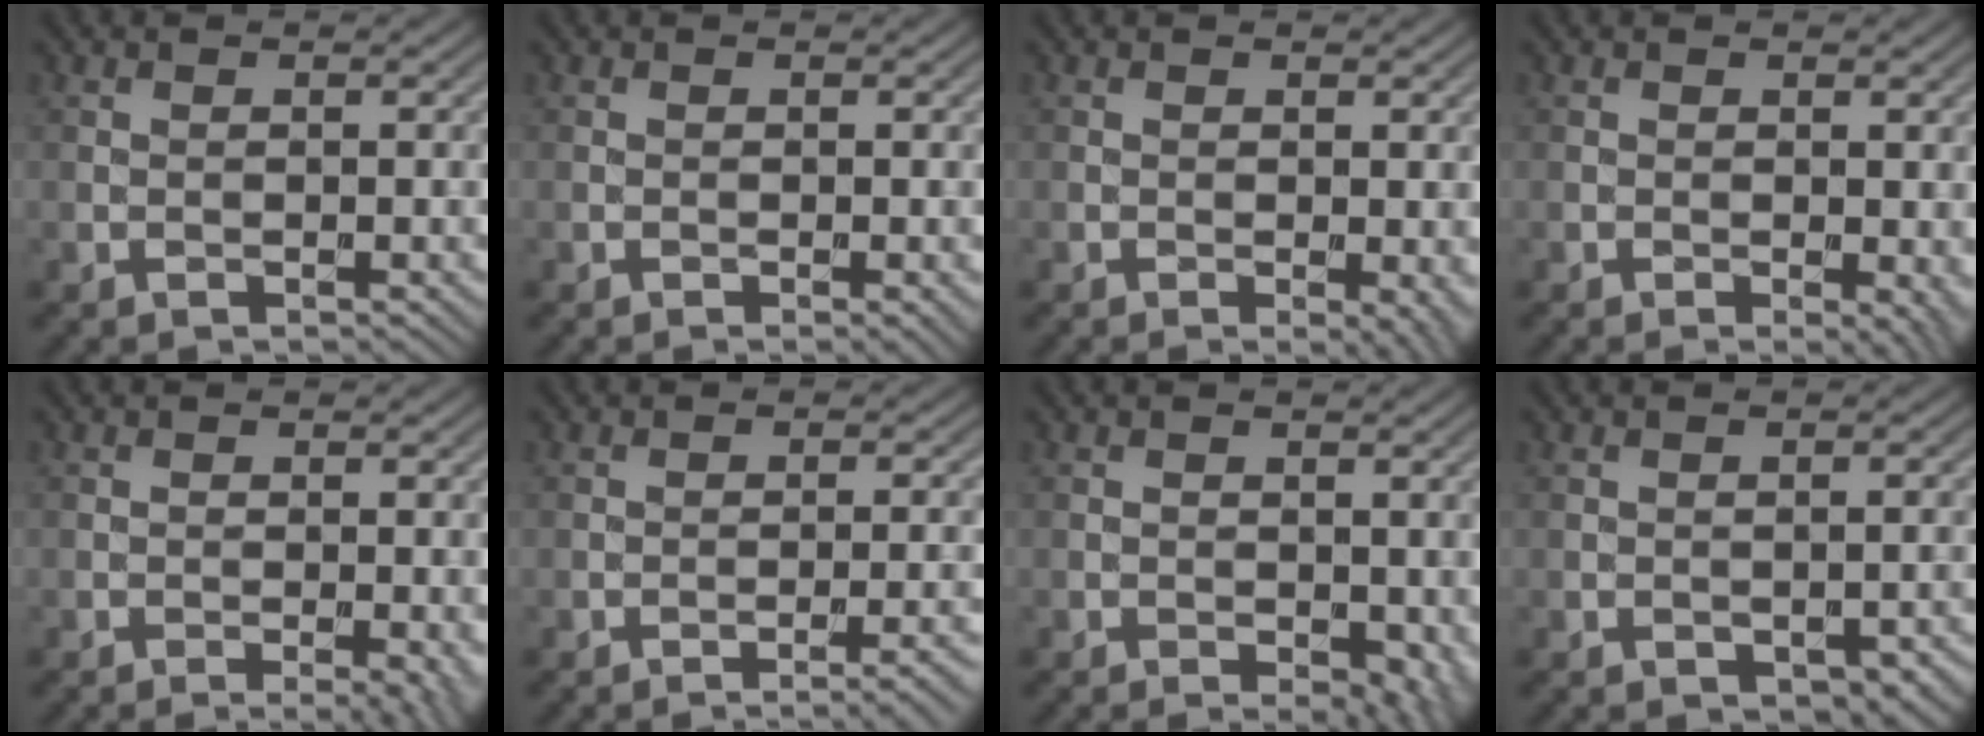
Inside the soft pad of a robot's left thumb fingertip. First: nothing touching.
{"total": 0.8, "force": [-0.3, 0.1, 0.8], "torque": [-0.012, -0.004, -0.005]}
{"total": 2.2, "force": [-0.4, 0.5, 2.1], "torque": [-0.026, -0.008, -0.006]}
{"total": 2.0, "force": [-0.2, 0.7, 1.9], "torque": [-0.021, -0.007, -0.004]}
{"total": 2.5, "force": [-0.8, 0.4, 2.3], "torque": [-0.035, -0.005, -0.012]}
{"total": 3.5, "force": [-1.9, 0.6, 2.9], "torque": [-0.038, 0.011, -0.035]}
{"total": 3.5, "force": [-0.9, 1.9, 2.8], "torque": [-0.041, -0.012, -0.010]}
{"total": 2.5, "force": [-1.1, 1.4, 1.8], "torque": [-0.025, -0.007, -0.009]}